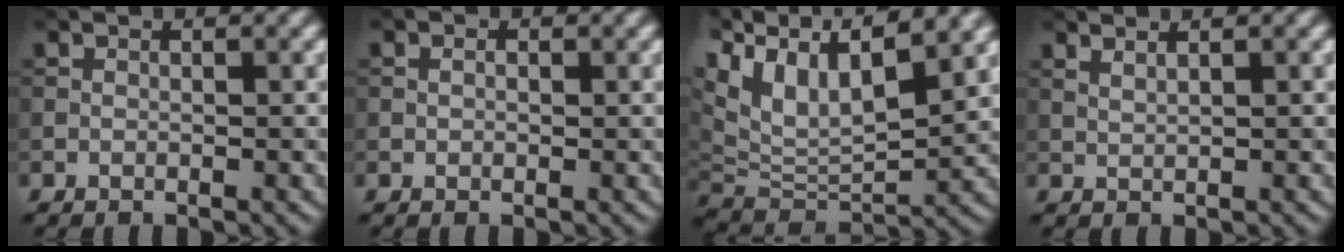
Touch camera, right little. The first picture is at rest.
{"total": 1.0, "force": [0.2, 0.8, 0.5], "torque": [-0.009, -0.002, 0.000]}
{"total": 12.1, "force": [6.4, 5.1, 8.9], "torque": [-0.180, 0.028, 0.107]}
{"total": 1.4, "force": [1.1, 0.4, 0.7], "torque": [-0.010, -0.002, 0.017]}